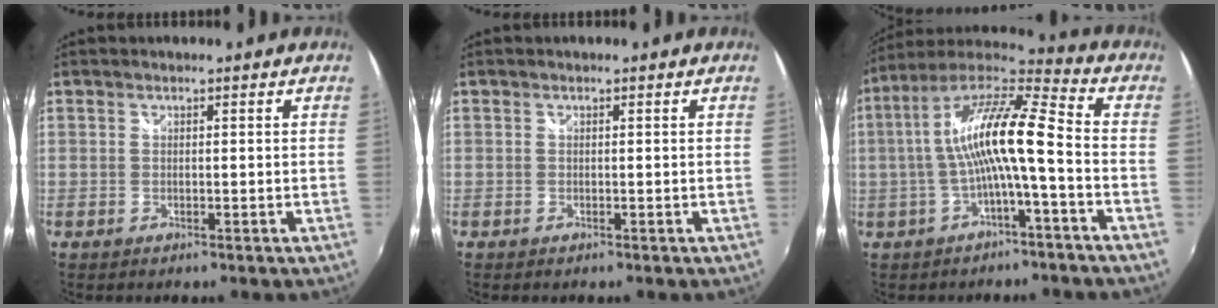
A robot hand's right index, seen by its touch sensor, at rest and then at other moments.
{"total": 0.0}
{"total": 13.8, "force": [-1.7, 1.8, 13.6], "torque": [-0.257, 0.018, -0.031]}